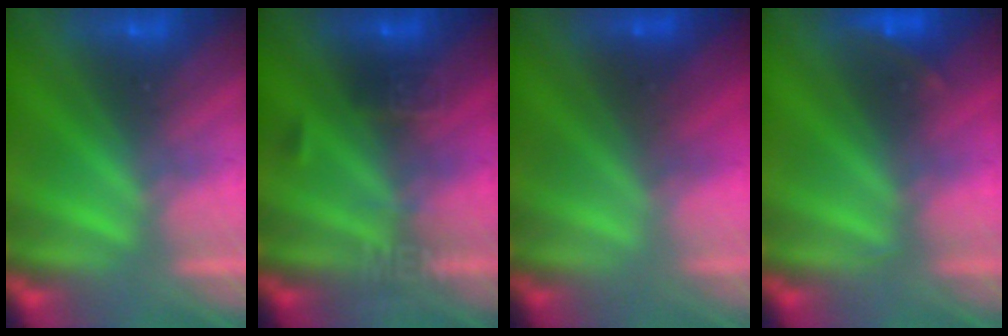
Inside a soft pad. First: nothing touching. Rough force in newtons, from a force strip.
{"total": 3.2}
{"total": 1.5}
{"total": 2.6}